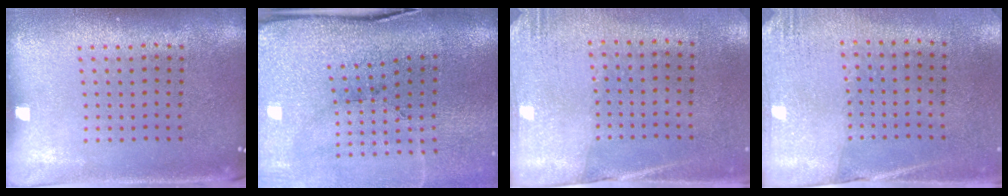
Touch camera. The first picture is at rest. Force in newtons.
{"total": 3.6, "press": 3.3, "slide": 1.5}
{"total": 2.6, "press": 2.3, "slide": 1.4}
{"total": 2.7, "press": 2.4, "slide": 1.3}